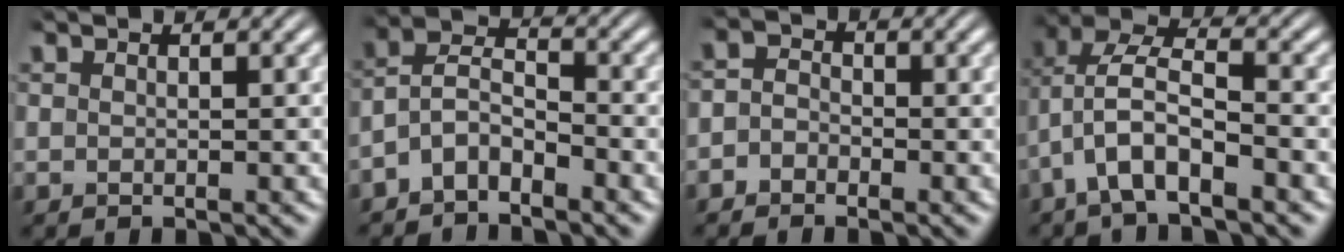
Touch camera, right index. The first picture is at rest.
{"total": 6.4, "force": [-2.1, 5.4, 2.7], "torque": [-0.068, -0.012, -0.051]}
{"total": 2.1, "force": [-1.3, 1.7, 0.3], "torque": [-0.007, -0.005, -0.029]}
{"total": 5.5, "force": [0.5, 3.8, 4.0], "torque": [-0.085, 0.003, -0.004]}